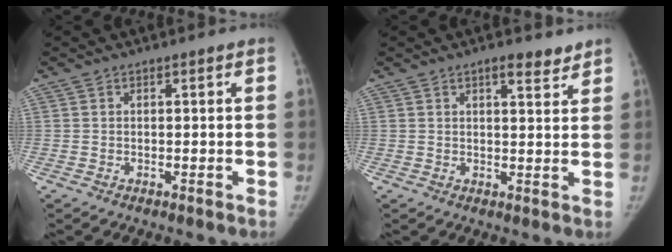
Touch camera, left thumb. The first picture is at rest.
{"total": 4.0, "force": [3.0, 1.4, 2.4], "torque": [-0.022, -0.018, 0.041]}